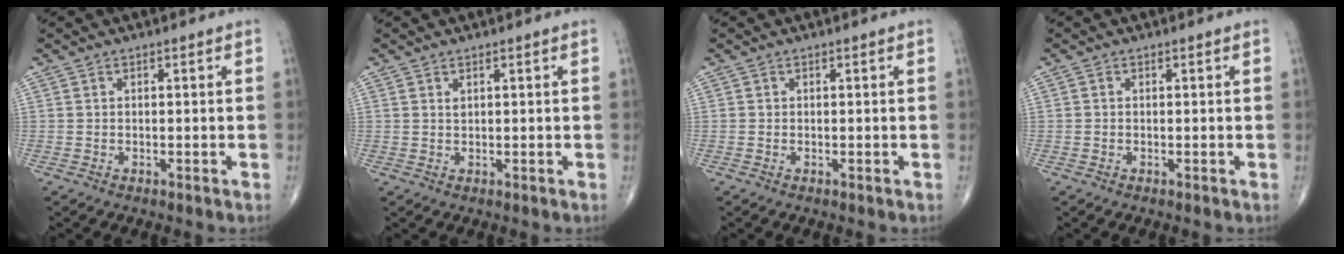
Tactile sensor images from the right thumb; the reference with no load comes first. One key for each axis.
{"total": 0.8, "fx": 0.5, "fy": 0.3, "fz": 0.5, "tx": -0.007, "ty": 0.000, "tz": 0.011}
{"total": 0.0}
{"total": 0.0}